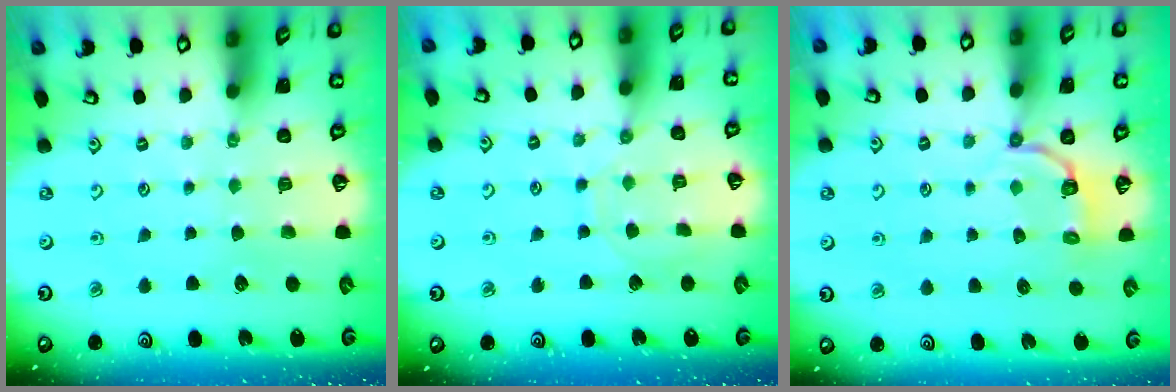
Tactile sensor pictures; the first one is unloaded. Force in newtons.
{"total": 8.1, "press": 8.1, "slide": 0.6}
{"total": 4.2, "press": 2.9, "slide": 3.0}